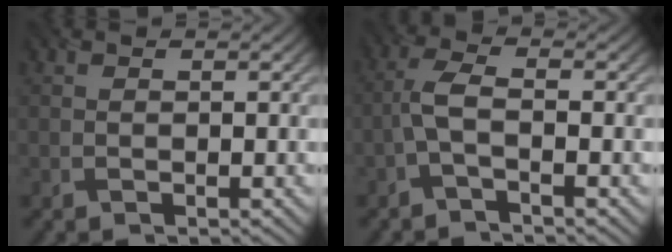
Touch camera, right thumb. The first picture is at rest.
{"total": 3.2, "force": [-1.2, 0.9, 2.9], "torque": [-0.072, 0.007, -0.033]}